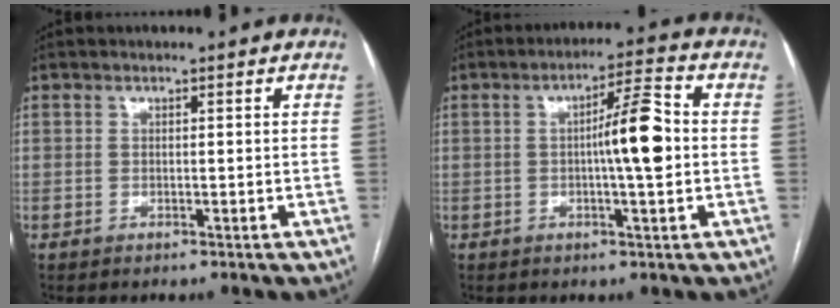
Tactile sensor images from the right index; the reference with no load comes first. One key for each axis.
{"total": 8.0, "fx": -0.1, "fy": 0.5, "fz": 8.0, "tx": -0.126, "ty": 0.012, "tz": -0.006}